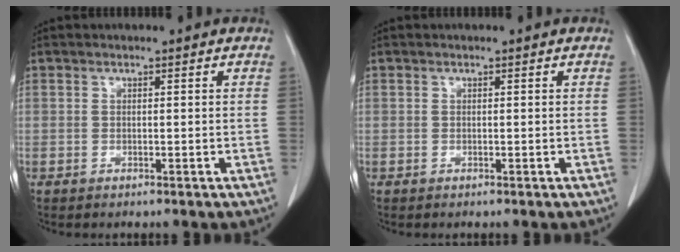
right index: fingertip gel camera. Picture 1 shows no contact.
{"total": 0.0}